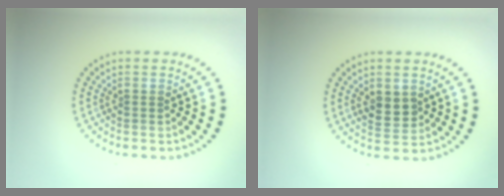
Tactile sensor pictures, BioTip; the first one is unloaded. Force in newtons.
{"total": 2.6, "press": 2.6, "slide": 0.5}